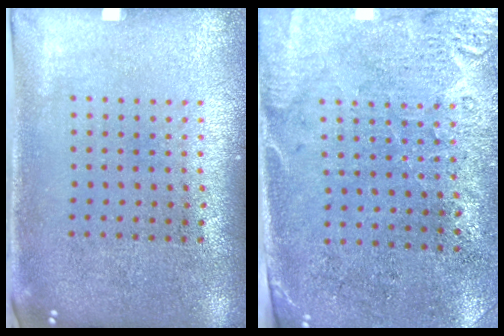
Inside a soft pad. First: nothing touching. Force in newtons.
{"total": 2.7, "press": 2.4, "slide": 1.2}